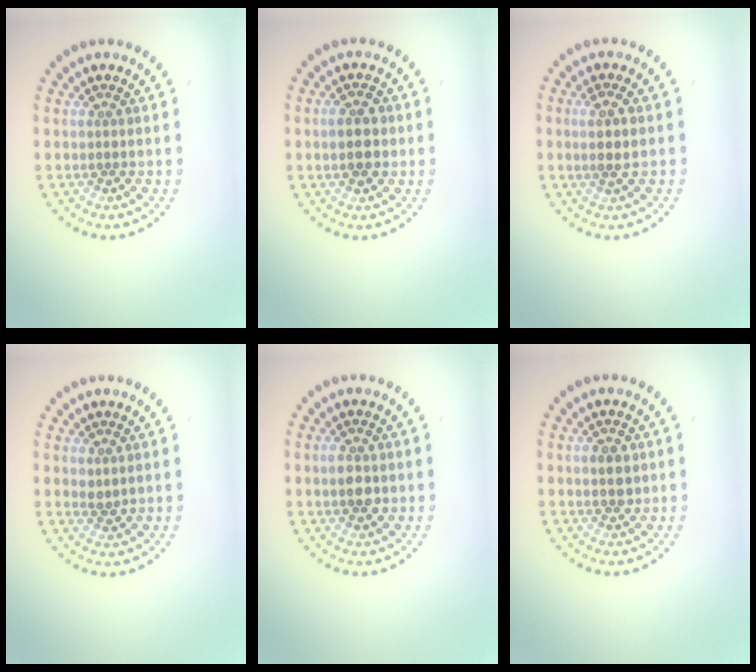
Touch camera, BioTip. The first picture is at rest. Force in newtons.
{"total": 2.5, "press": 2.5, "slide": 0.2}
{"total": 2.2, "press": 2.0, "slide": 0.9}
{"total": 0.9, "press": 0.9, "slide": 0.3}
{"total": 2.5, "press": 2.5, "slide": 0.1}
{"total": 1.7, "press": 1.7, "slide": 0.2}